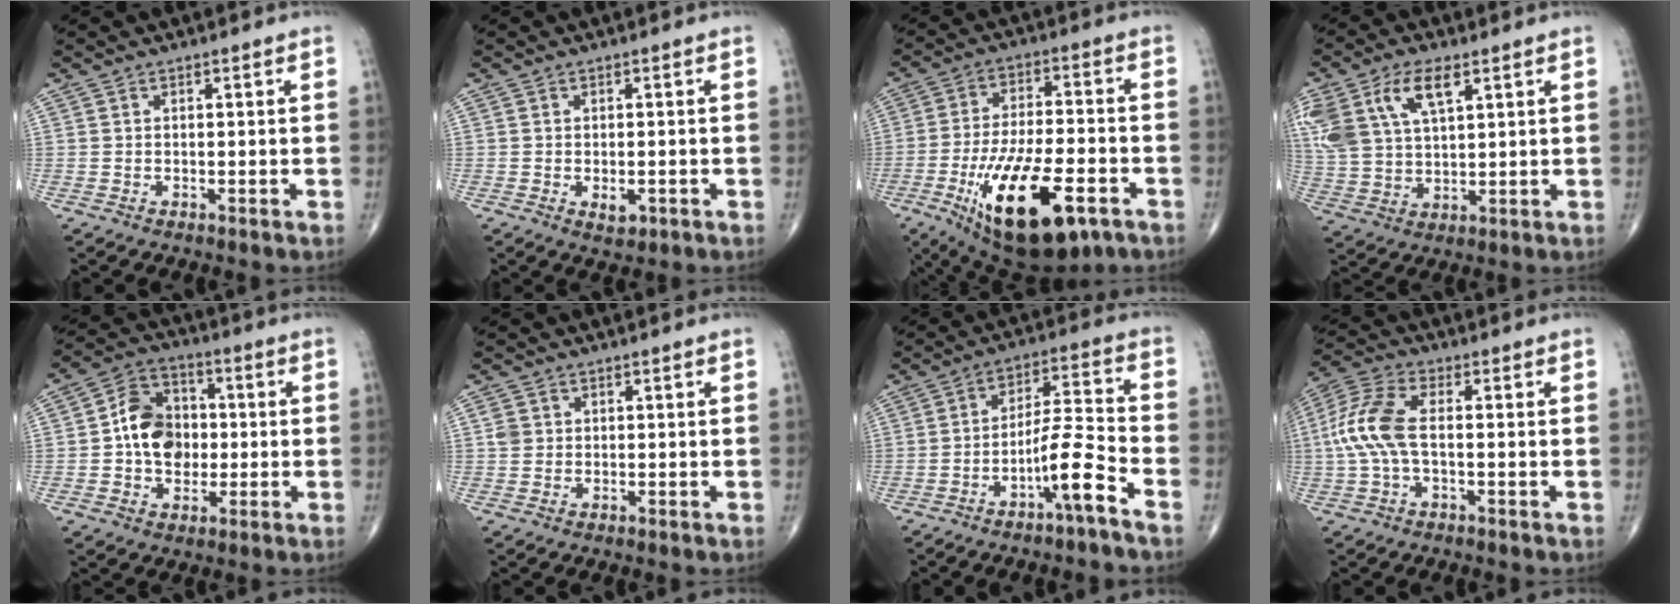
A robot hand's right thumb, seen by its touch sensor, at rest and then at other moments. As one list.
[{"total": 2.4, "force": [-0.8, 1.3, 1.9], "torque": [-0.021, -0.002, -0.007]}, {"total": 21.7, "force": [-9.4, 8.6, 17.5], "torque": [-0.308, 0.019, -0.139]}, {"total": 15.8, "force": [7.1, 8.2, 11.5], "torque": [-0.255, -0.001, 0.142]}, {"total": 11.3, "force": [-0.3, 8.7, 7.2], "torque": [-0.091, 0.024, -0.012]}, {"total": 1.9, "force": [0.3, 1.7, 0.8], "torque": [-0.008, 0.001, 0.008]}, {"total": 9.0, "force": [-5.3, 0.5, 7.3], "torque": [-0.137, 0.046, -0.094]}, {"total": 9.0, "force": [-0.5, 4.0, 8.0], "torque": [-0.200, 0.023, -0.015]}]